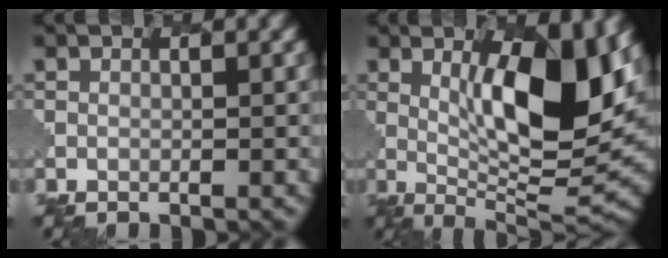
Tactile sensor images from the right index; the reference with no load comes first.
{"total": 12.4, "force": [2.4, 3.8, 11.6], "torque": [-0.161, -0.001, 0.046]}